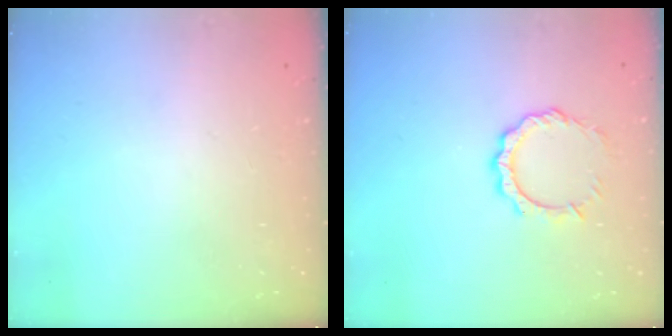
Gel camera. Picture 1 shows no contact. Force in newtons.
{"total": 7.8, "press": 7.8, "slide": 0.6}